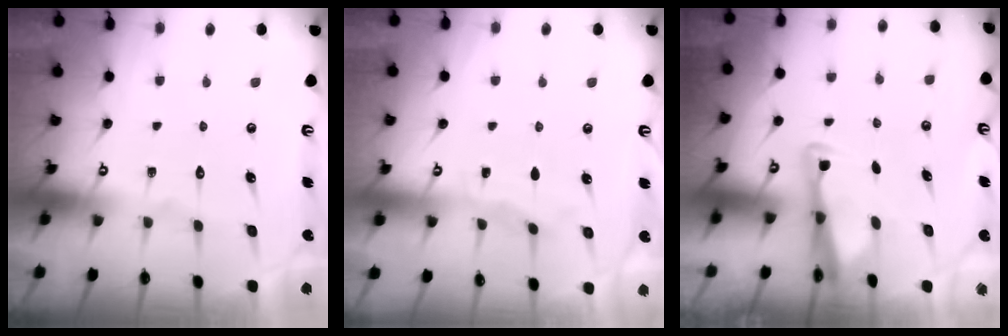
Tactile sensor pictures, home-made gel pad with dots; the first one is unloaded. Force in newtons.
{"total": 2.7, "press": 2.7, "slide": 0.4}
{"total": 3.0, "press": 2.9, "slide": 0.4}